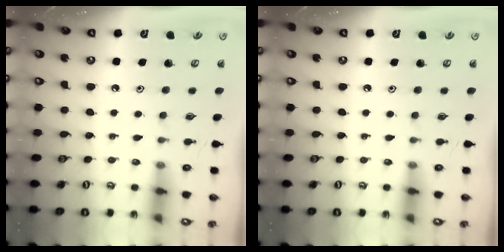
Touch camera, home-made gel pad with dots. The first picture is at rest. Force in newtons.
{"total": 0.0}